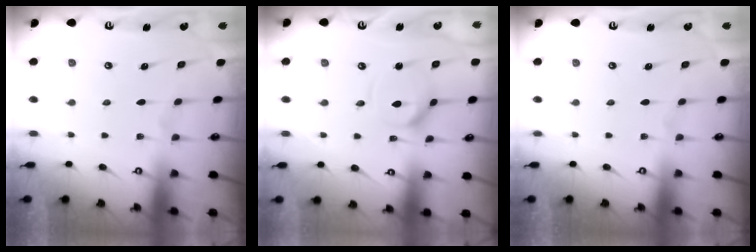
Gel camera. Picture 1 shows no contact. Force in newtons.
{"total": 8.8, "press": 8.7, "slide": 0.7}
{"total": 0.0}